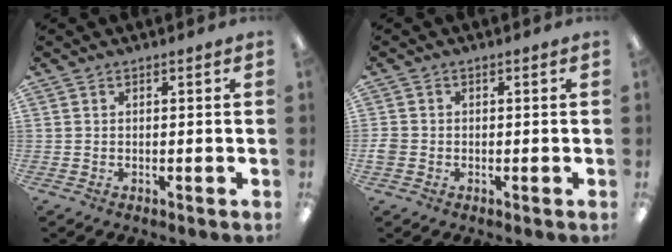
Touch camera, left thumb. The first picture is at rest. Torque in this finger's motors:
{"motor_torque": [-0.21, 0.20, 0.14, -0.03, 0.00]}